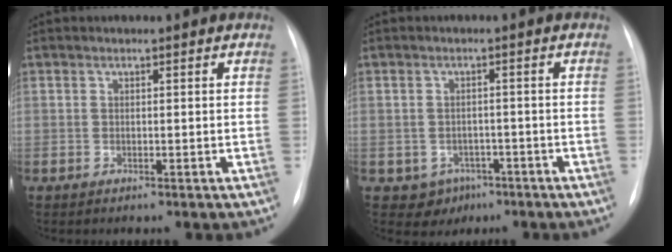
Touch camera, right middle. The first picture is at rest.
{"total": 3.8, "force": [-1.9, 3.2, 0.7], "torque": [-0.005, 0.010, -0.016]}